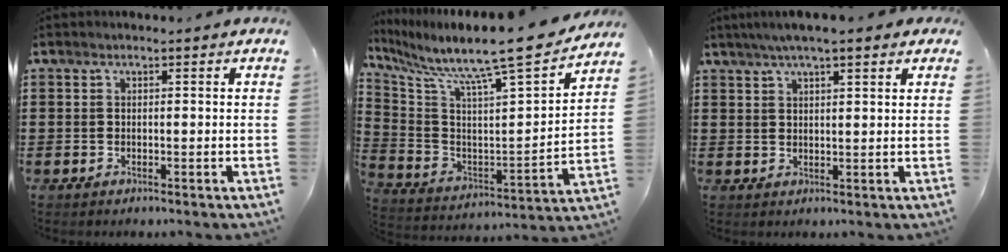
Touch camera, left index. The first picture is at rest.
{"total": 10.8, "force": [9.7, -0.3, 4.8], "torque": [-0.118, -0.086, 0.147]}
{"total": 4.3, "force": [3.1, 0.5, 2.9], "torque": [-0.062, 0.004, 0.055]}